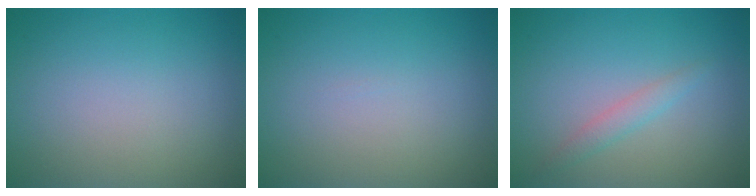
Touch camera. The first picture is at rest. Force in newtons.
{"total": 0.0}
{"total": 1.4, "press": 1.4, "slide": 0.1}